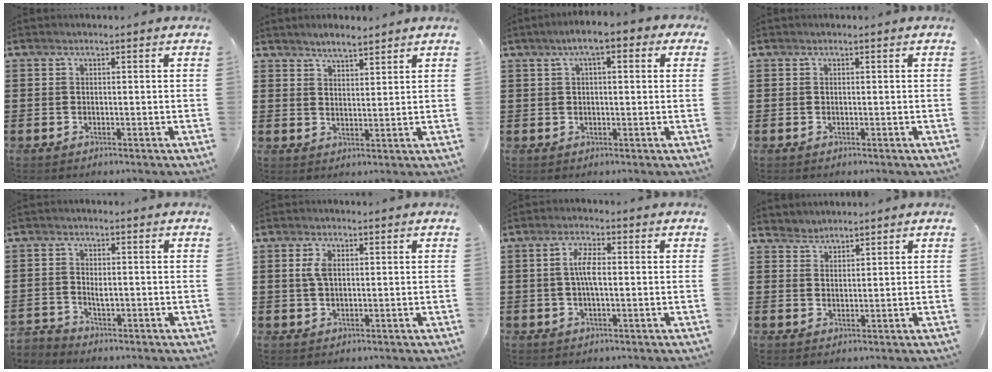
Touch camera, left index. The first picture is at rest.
{"total": 2.7, "force": [2.7, 0.3, 0.2], "torque": [-0.011, -0.002, 0.051]}
{"total": 4.4, "force": [1.3, 1.1, 4.0], "torque": [-0.079, 0.010, 0.018]}
{"total": 0.0}
{"total": 1.5, "force": [-1.0, 0.9, 0.7], "torque": [-0.019, 0.003, -0.022]}
{"total": 3.0, "force": [0.8, 1.5, 2.5], "torque": [-0.056, 0.008, 0.012]}
{"total": 4.4, "force": [0.2, 1.5, 4.1], "torque": [-0.086, 0.001, -0.002]}
{"total": 2.1, "force": [1.9, 0.4, -0.6], "torque": [0.004, -0.001, 0.039]}